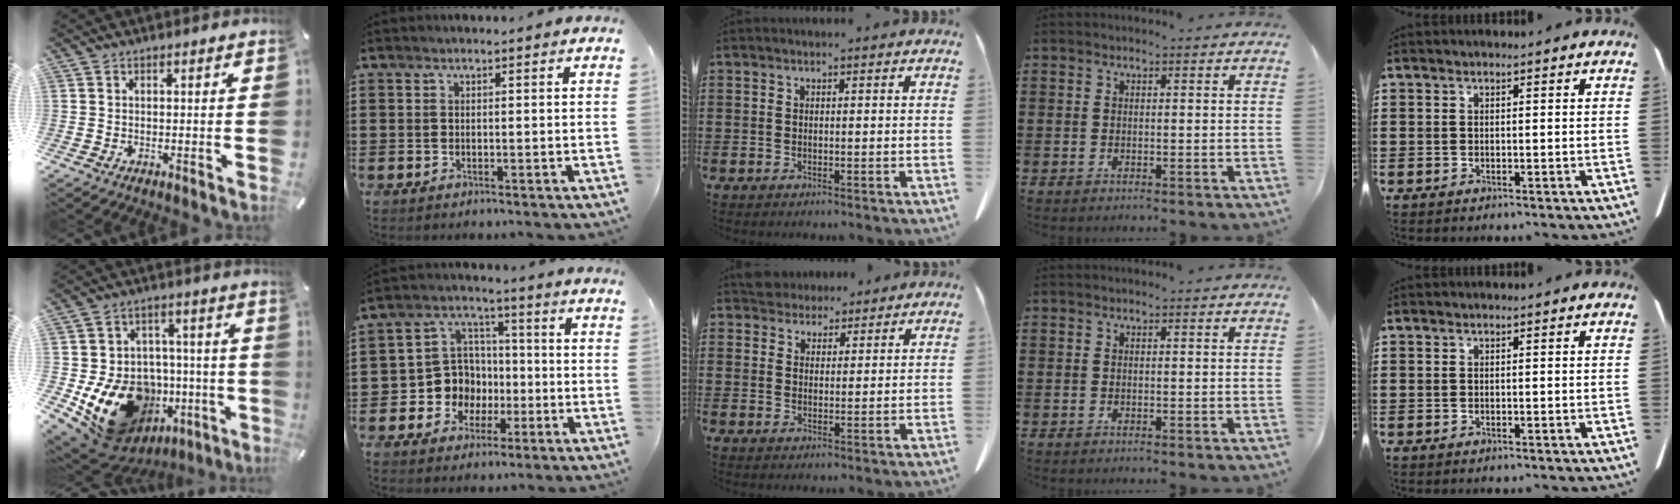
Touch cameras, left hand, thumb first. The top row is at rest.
{"thumb": {"total": 18.7, "force": [-5.6, 15.0, 9.6], "torque": [-0.179, 0.016, -0.064]}, "index": {"total": 8.7, "force": [-1.3, 8.3, 2.1], "torque": [-0.090, 0.006, -0.021]}, "middle": {"total": 3.8, "force": [3.6, 1.3, 0.0], "torque": [-0.004, -0.008, 0.070]}}